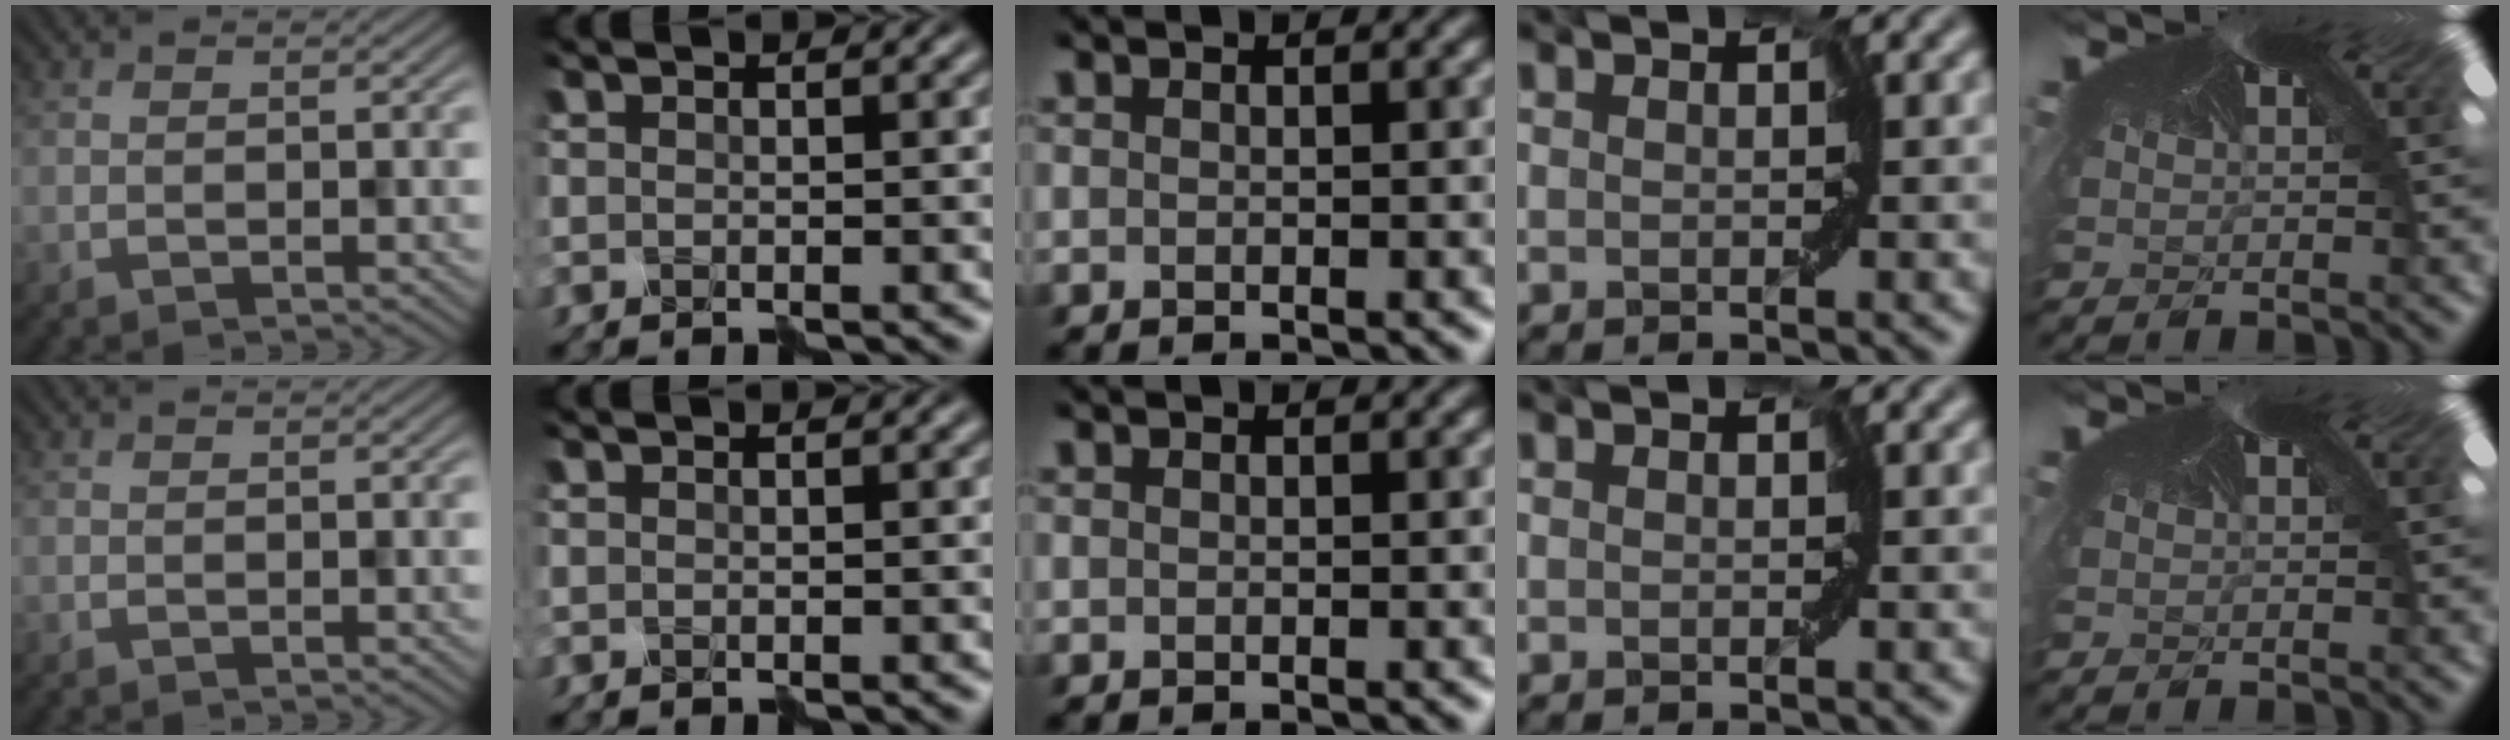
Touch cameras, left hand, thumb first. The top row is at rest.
{}